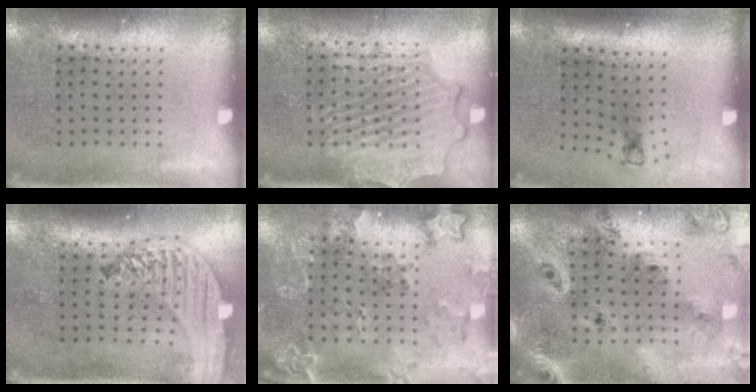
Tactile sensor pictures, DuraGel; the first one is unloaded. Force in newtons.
{"total": 2.3, "press": 2.2, "slide": 0.5}
{"total": 0.7, "press": 0.4, "slide": 0.6}
{"total": 2.8, "press": 2.3, "slide": 1.6}
{"total": 2.2, "press": 1.9, "slide": 1.1}
{"total": 2.8, "press": 2.4, "slide": 1.4}